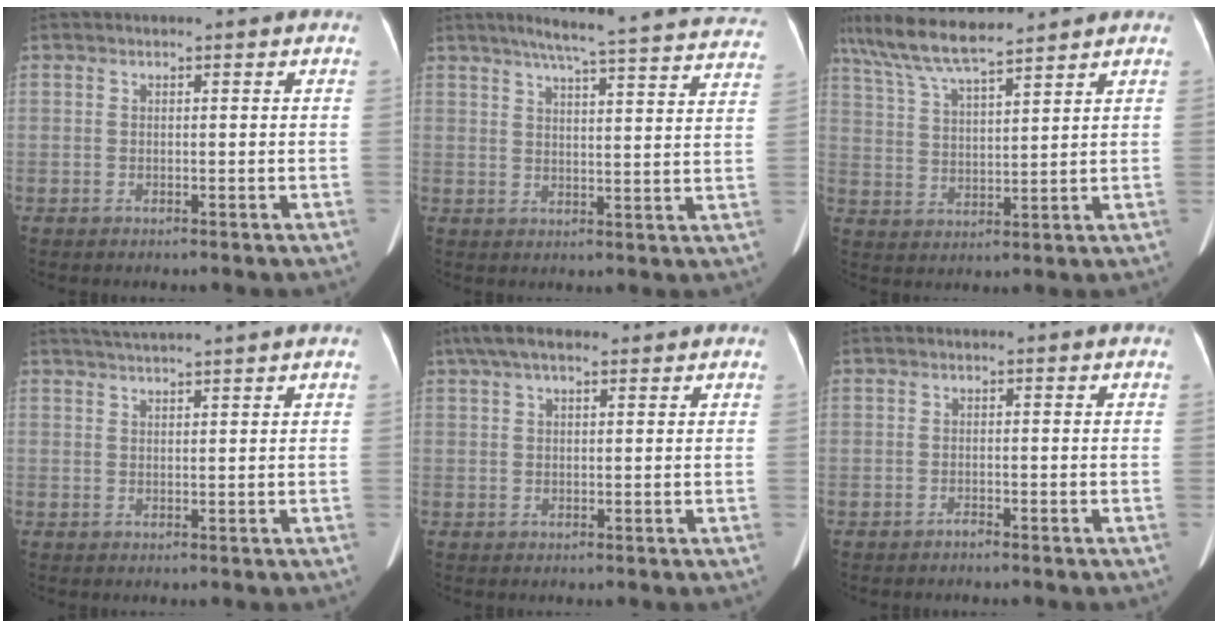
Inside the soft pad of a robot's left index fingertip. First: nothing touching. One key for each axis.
{"total": 25.2, "fx": 22.7, "fy": 1.2, "fz": 10.9, "tx": -0.154, "ty": -0.034, "tz": 0.265}
{"total": 11.2, "fx": 9.6, "fy": 0.6, "fz": 5.8, "tx": -0.115, "ty": 0.026, "tz": 0.177}
{"total": 3.8, "fx": 3.3, "fy": -1.2, "fz": 1.5, "tx": -0.022, "ty": 0.019, "tz": 0.063}
{"total": 5.8, "fx": 4.2, "fy": 1.8, "fz": 3.6, "tx": -0.072, "ty": 0.037, "tz": 0.073}
{"total": 0.6, "fx": -0.6, "fy": 0.0, "fz": 0.1, "tx": -0.004, "ty": -0.004, "tz": -0.013}